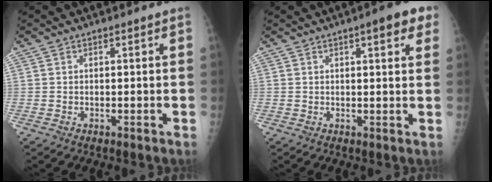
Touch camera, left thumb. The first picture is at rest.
{"total": 6.7, "force": [3.4, 1.8, 5.5], "torque": [-0.054, -0.005, 0.037]}